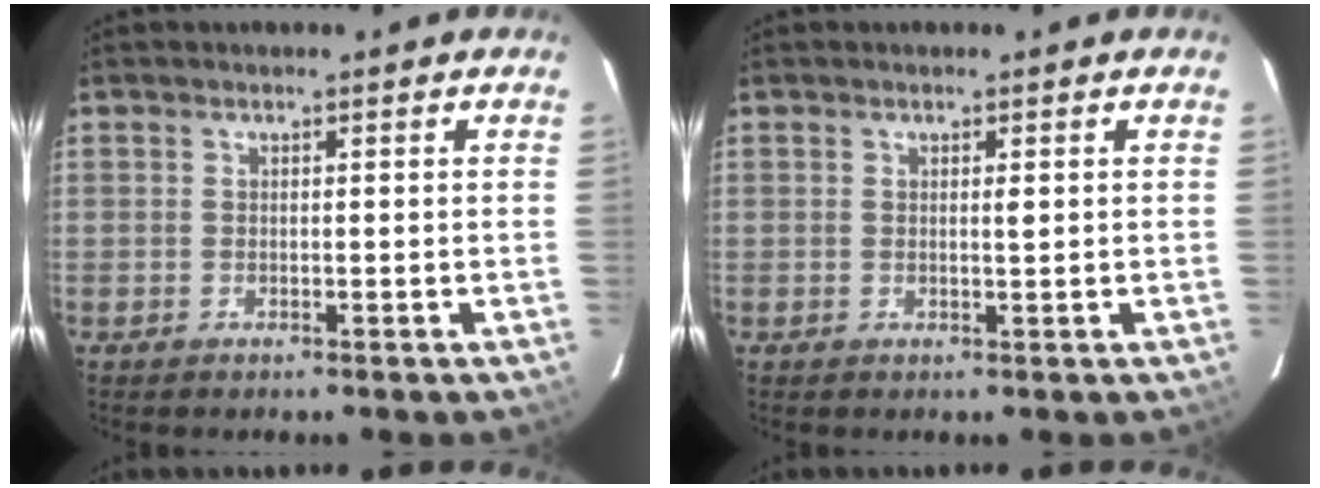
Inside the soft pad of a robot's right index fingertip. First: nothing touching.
{"total": 0.8, "force": [0.2, 0.1, 0.8], "torque": [-0.015, -0.001, 0.002]}